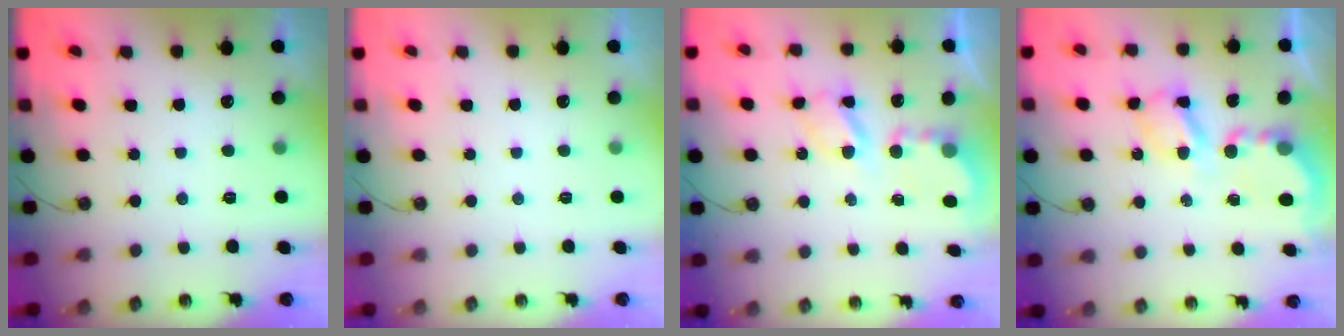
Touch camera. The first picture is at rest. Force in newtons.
{"total": 0.0}
{"total": 5.6, "press": 5.6, "slide": 0.3}
{"total": 6.9, "press": 6.9, "slide": 0.5}